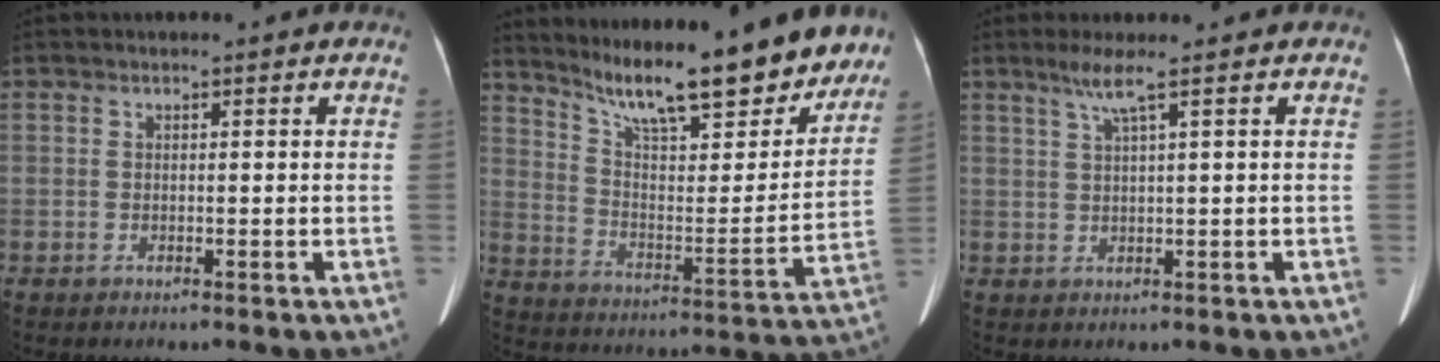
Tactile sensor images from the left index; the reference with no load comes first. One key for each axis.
{"total": 22.3, "fx": 18.4, "fy": 4.2, "fz": 11.9, "tx": -0.182, "ty": -0.016, "tz": 0.273}
{"total": 2.9, "fx": 1.6, "fy": -0.7, "fz": 2.3, "tx": -0.056, "ty": 0.003, "tz": 0.038}